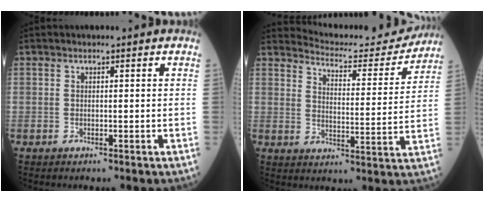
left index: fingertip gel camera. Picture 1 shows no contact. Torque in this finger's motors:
{"motor_torque": [0.91, -1.23, 0.03, 0.00]}